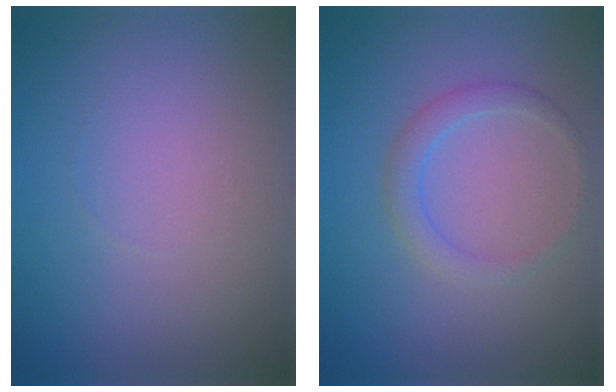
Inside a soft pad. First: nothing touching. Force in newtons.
{"total": 1.9, "press": 1.9, "slide": 0.1}